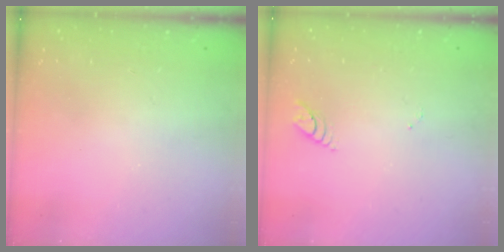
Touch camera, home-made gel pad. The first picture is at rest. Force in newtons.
{"total": 2.9, "press": 2.8, "slide": 0.3}